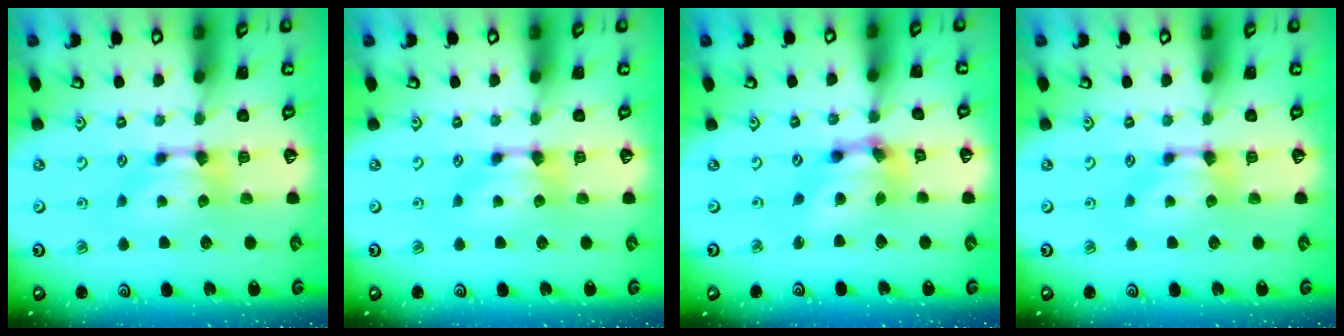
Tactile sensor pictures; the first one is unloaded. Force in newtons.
{"total": 0.0}
{"total": 6.1, "press": 5.7, "slide": 2.1}
{"total": 0.0}